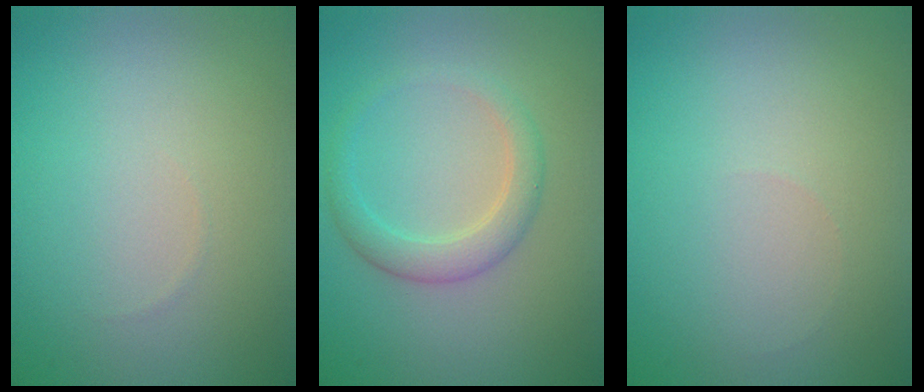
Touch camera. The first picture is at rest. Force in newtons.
{"total": 2.6, "press": 2.6, "slide": 0.1}
{"total": 0.0}